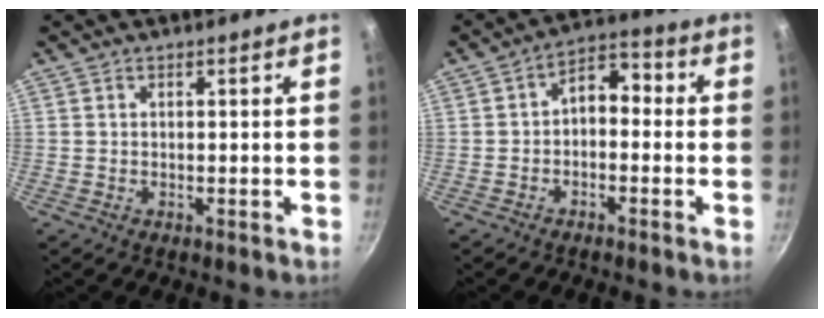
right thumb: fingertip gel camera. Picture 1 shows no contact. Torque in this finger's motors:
{"motor_torque": [0.86, 1.15, 0.95, -0.44, -0.03]}